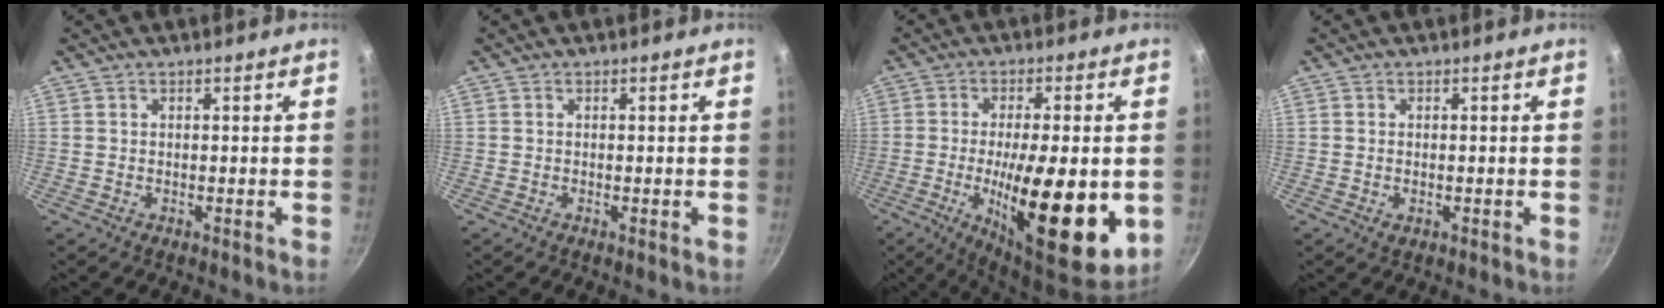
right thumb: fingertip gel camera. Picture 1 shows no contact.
{"total": 0.0}
{"total": 20.4, "force": [-4.0, 6.3, 19.0], "torque": [-0.278, -0.002, -0.055]}
{"total": 1.1, "force": [-0.2, 0.6, 0.9], "torque": [-0.014, -0.002, -0.003]}